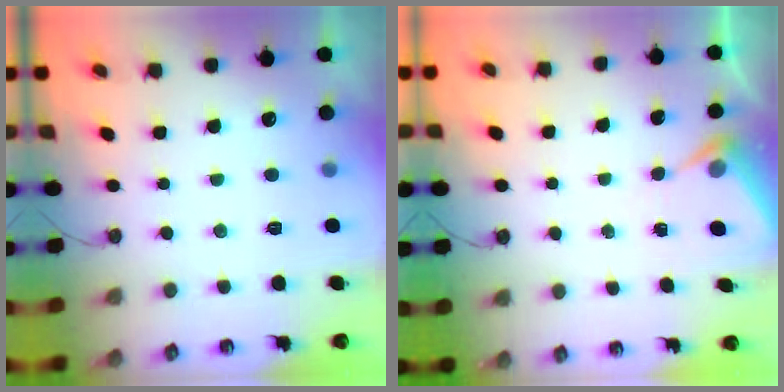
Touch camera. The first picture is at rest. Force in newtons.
{"total": 5.8, "press": 5.8, "slide": 0.3}